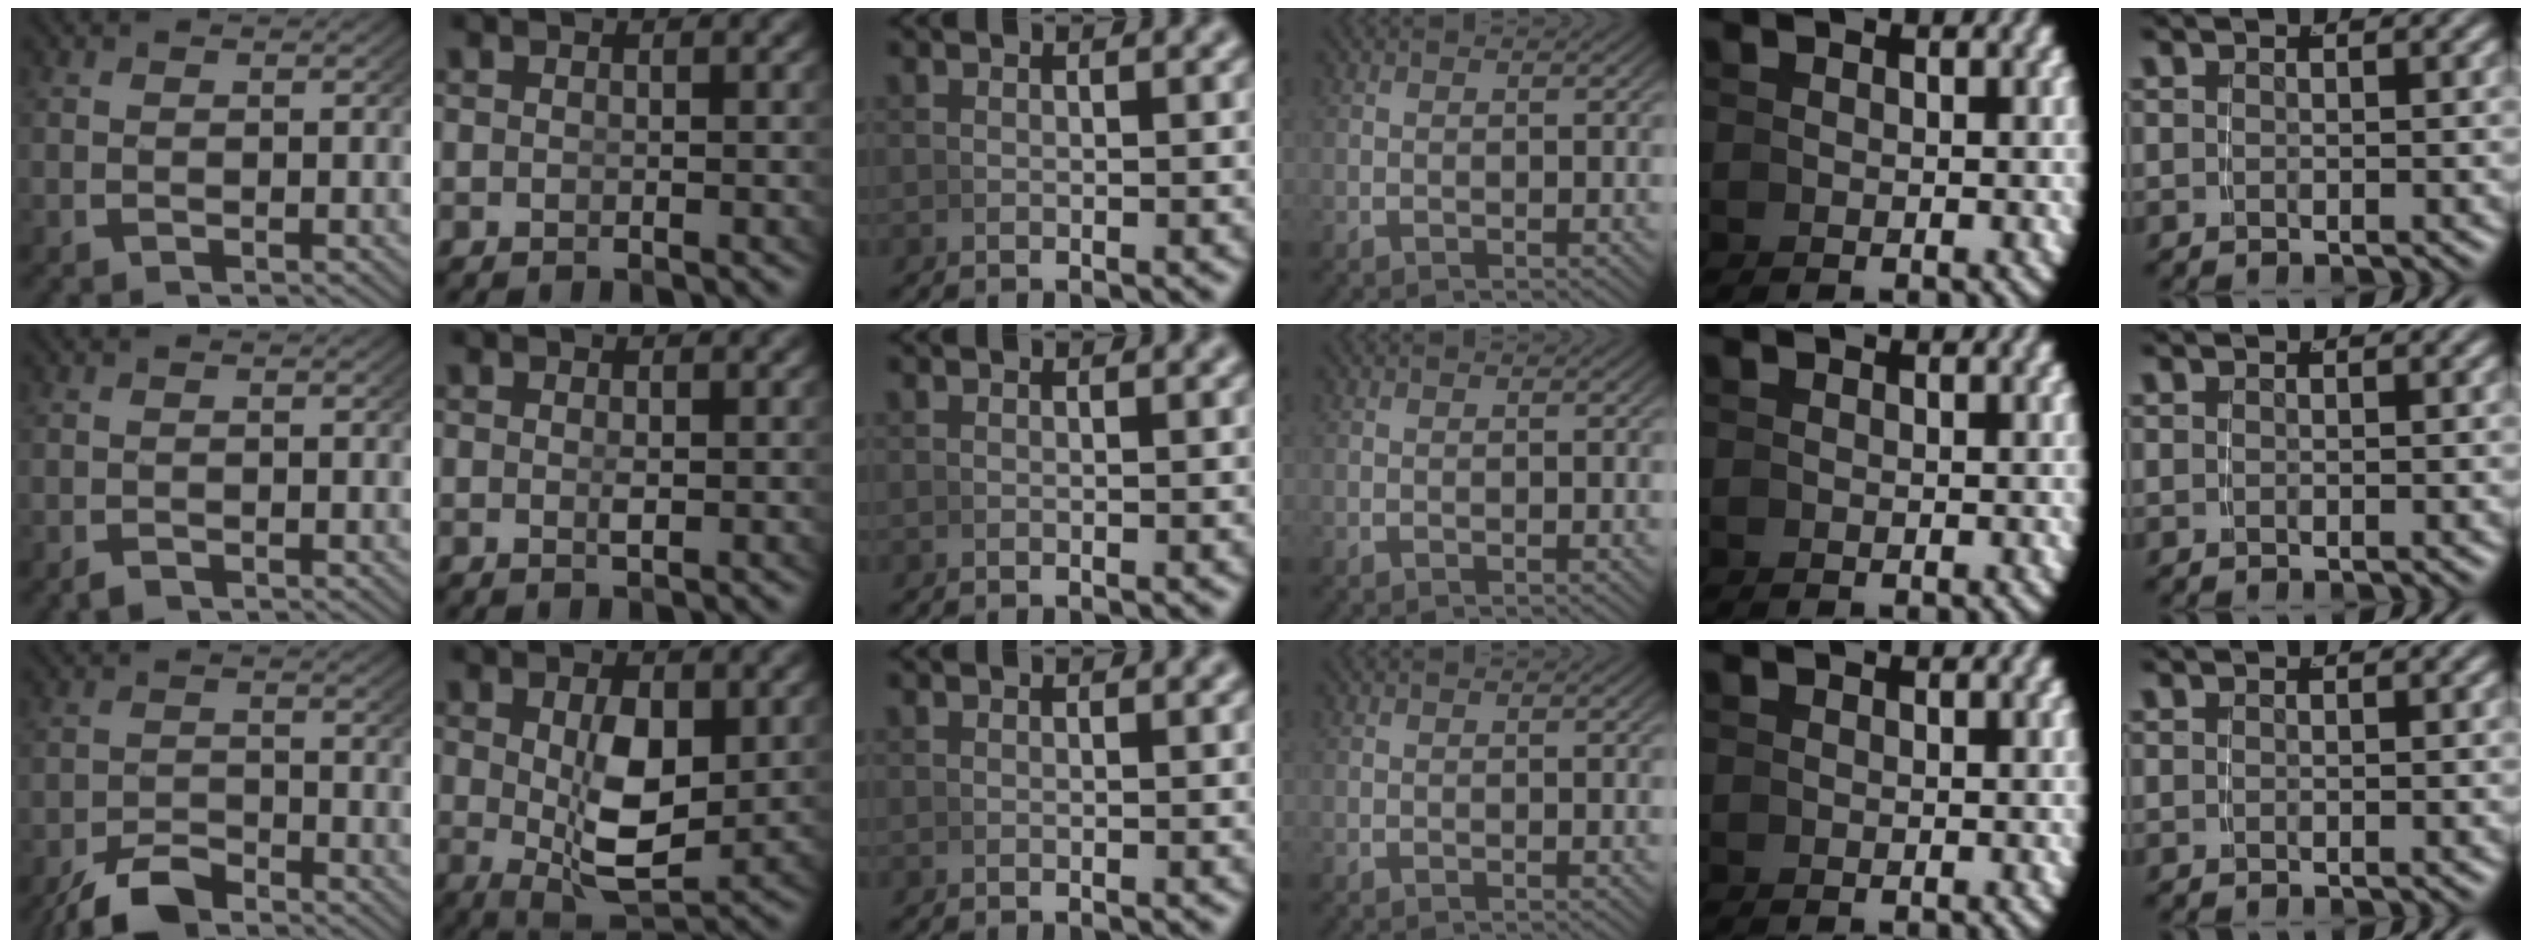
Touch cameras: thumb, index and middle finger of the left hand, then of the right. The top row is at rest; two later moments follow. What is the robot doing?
{"motion": "grasp_and_lifting", "object": "pen"}